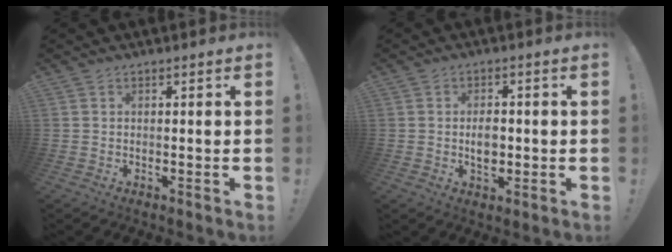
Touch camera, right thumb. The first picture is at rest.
{"total": 4.9, "force": [-0.7, 3.5, 3.4], "torque": [-0.032, -0.002, -0.016]}